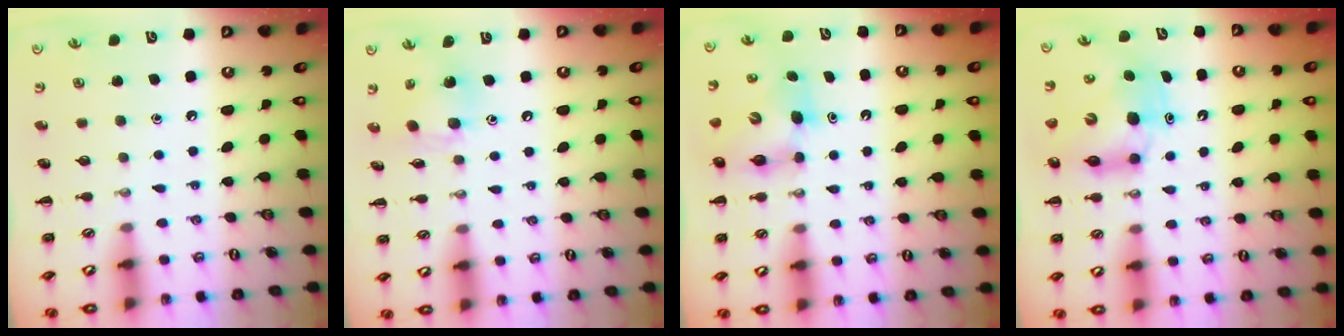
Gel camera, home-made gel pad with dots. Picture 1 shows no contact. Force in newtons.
{"total": 8.3, "press": 8.3, "slide": 0.6}
{"total": 7.1, "press": 6.9, "slide": 1.7}
{"total": 8.3, "press": 8.1, "slide": 1.6}